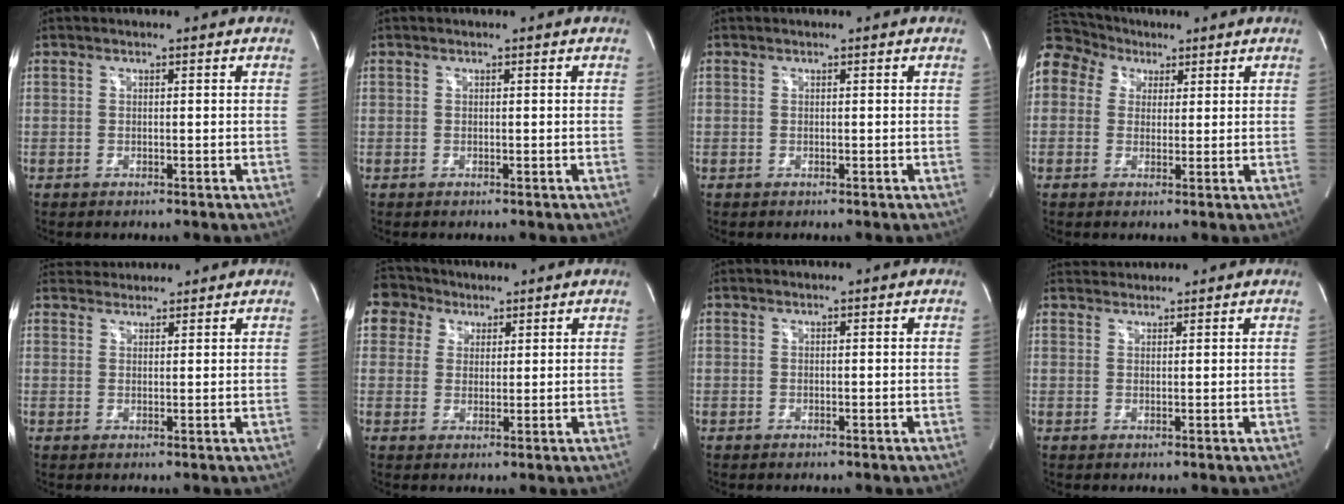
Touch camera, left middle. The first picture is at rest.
{"total": 0.0}
{"total": 0.0}
{"total": 16.5, "force": [7.6, 13.4, 6.0], "torque": [-0.203, 0.099, 0.152]}
{"total": 4.3, "force": [4.1, 1.1, 0.2], "torque": [-0.009, 0.033, 0.071]}
{"total": 6.5, "force": [3.8, 5.2, 0.3], "torque": [-0.009, 0.024, 0.076]}
{"total": 0.0}
{"total": 2.7, "force": [2.7, 0.3, -0.1], "torque": [-0.007, 0.025, 0.054]}